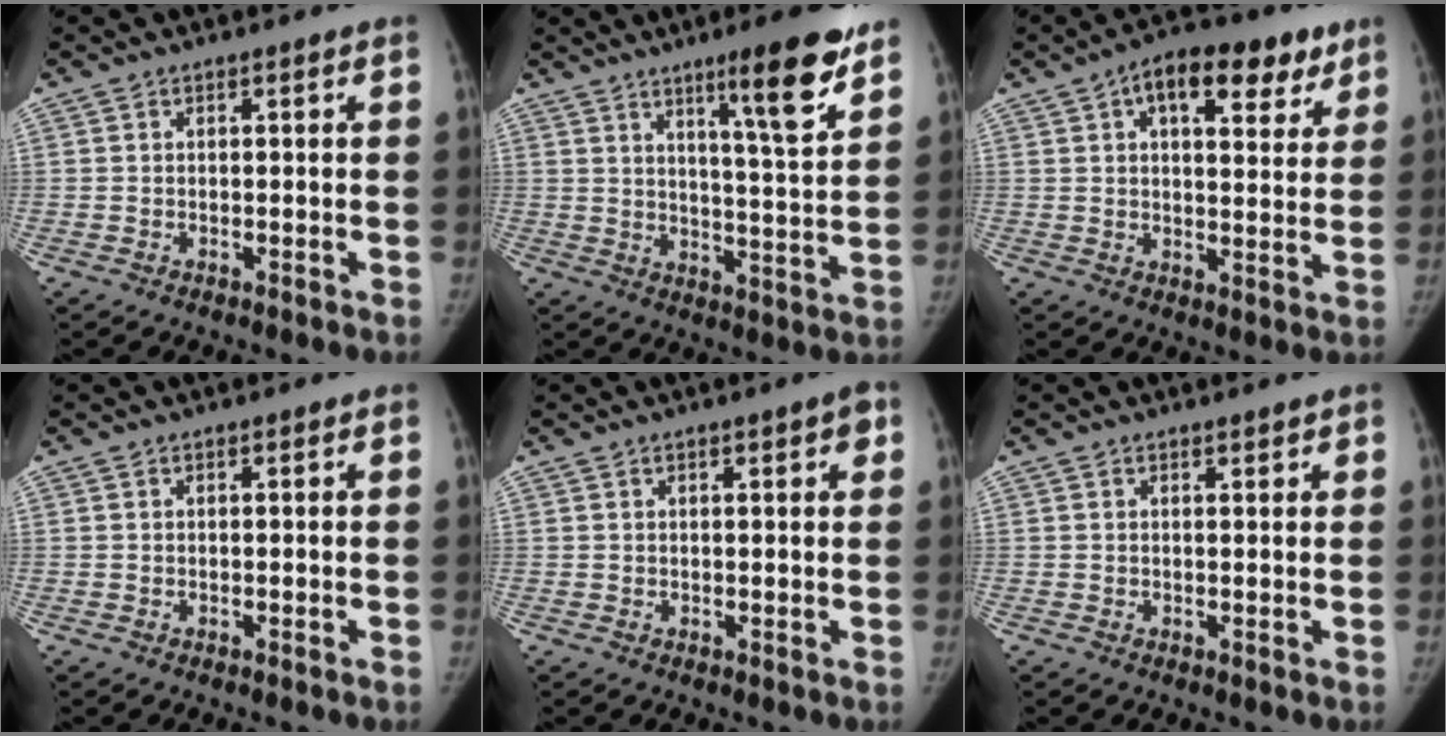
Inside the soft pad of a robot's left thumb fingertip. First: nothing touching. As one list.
[{"total": 13.2, "force": [8.4, 1.5, 10.0], "torque": [-0.133, -0.052, 0.126]}, {"total": 14.7, "force": [7.4, 7.3, 10.5], "torque": [-0.107, -0.005, 0.101]}, {"total": 0.0}, {"total": 2.9, "force": [1.4, 0.8, 2.5], "torque": [-0.025, -0.001, 0.016]}, {"total": 1.1, "force": [0.8, 0.5, 0.4], "torque": [0.000, -0.004, 0.009]}]